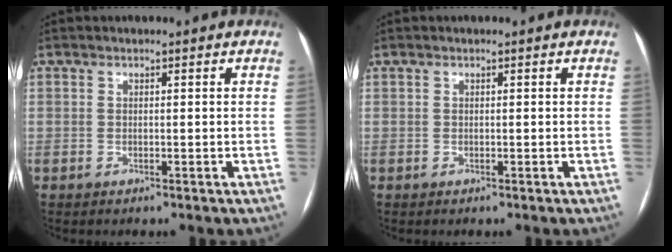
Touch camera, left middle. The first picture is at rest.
{"total": 0.0}